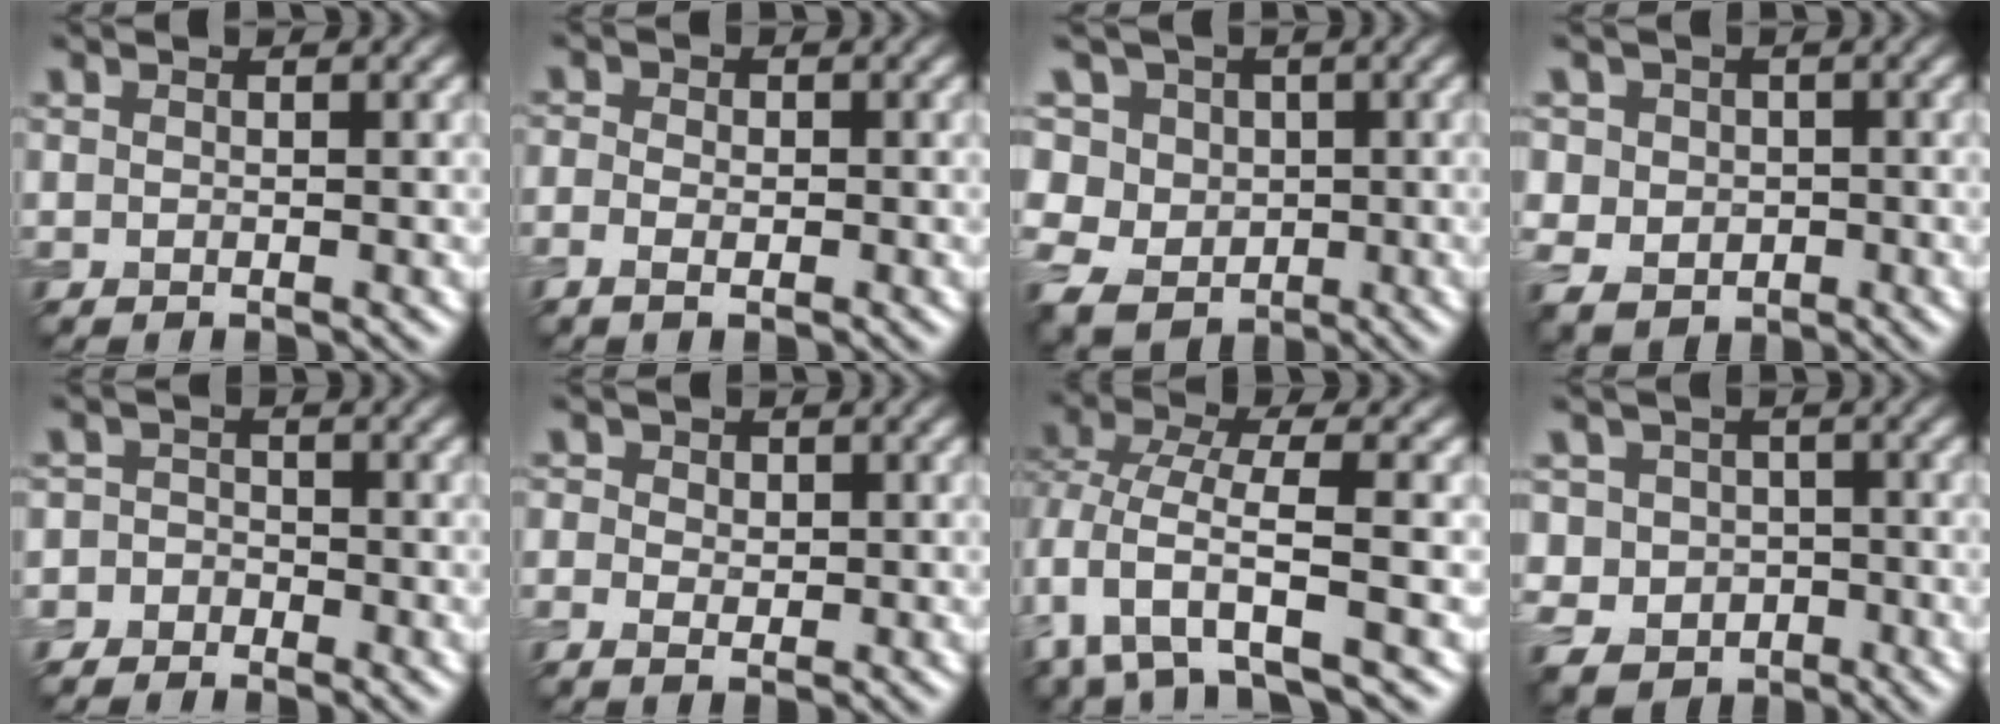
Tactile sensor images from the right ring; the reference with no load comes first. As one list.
[{"total": 2.4, "force": [-0.8, 1.6, 1.6], "torque": [-0.012, 0.003, -0.019]}, {"total": 10.7, "force": [3.0, 9.1, 4.8], "torque": [-0.110, 0.028, 0.022]}, {"total": 5.5, "force": [0.6, 5.2, 1.8], "torque": [-0.039, 0.017, -0.004]}, {"total": 2.1, "force": [-1.3, 1.6, 0.0], "torque": [0.028, 0.010, -0.036]}, {"total": 2.6, "force": [0.1, 2.2, 1.4], "torque": [-0.004, 0.009, -0.013]}, {"total": 5.3, "force": [-0.8, 2.2, 4.7], "torque": [-0.097, -0.004, -0.022]}, {"total": 5.8, "force": [-0.8, 5.5, 1.4], "torque": [-0.024, 0.010, -0.038]}]